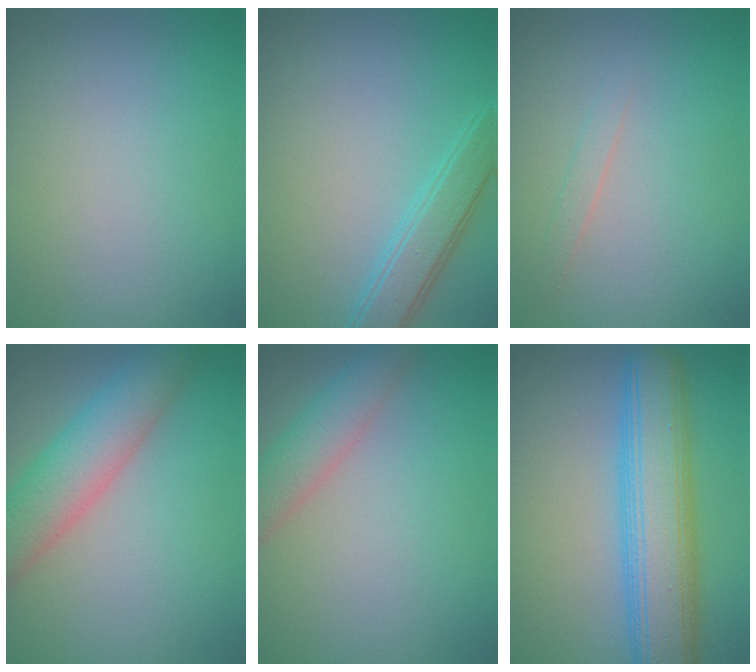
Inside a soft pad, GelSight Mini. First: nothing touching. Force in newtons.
{"total": 3.3, "press": 3.3, "slide": 0.1}
{"total": 0.9, "press": 0.9, "slide": 0.0}
{"total": 6.4, "press": 6.3, "slide": 0.5}
{"total": 3.6, "press": 3.6, "slide": 0.1}
{"total": 8.3, "press": 8.3, "slide": 0.2}